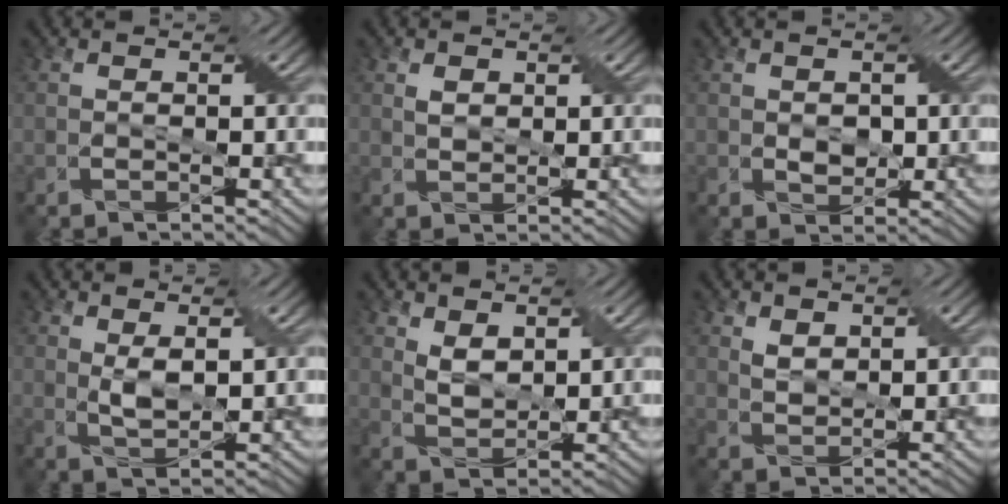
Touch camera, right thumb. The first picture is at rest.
{"total": 1.5, "force": [0.5, 1.1, 0.8], "torque": [-0.021, -0.002, 0.013]}
{"total": 2.0, "force": [0.2, 1.5, 1.3], "torque": [-0.030, -0.004, 0.006]}
{"total": 2.7, "force": [0.8, 1.0, 2.4], "torque": [-0.057, -0.005, 0.018]}
{"total": 3.2, "force": [1.7, 1.7, 2.0], "torque": [-0.050, -0.006, 0.037]}
{"total": 1.9, "force": [1.1, 1.2, 1.0], "torque": [-0.027, -0.004, 0.026]}